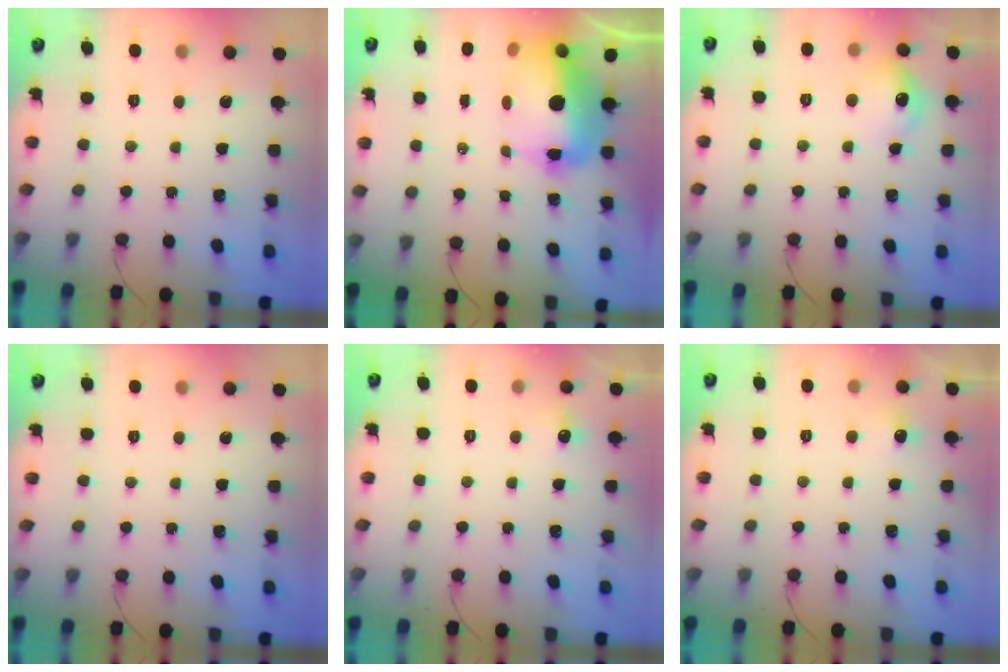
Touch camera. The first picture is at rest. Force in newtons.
{"total": 14.9, "press": 14.4, "slide": 3.8}
{"total": 9.0, "press": 8.9, "slide": 1.2}
{"total": 0.0}
{"total": 4.9, "press": 4.7, "slide": 1.3}
{"total": 4.7, "press": 4.5, "slide": 1.3}